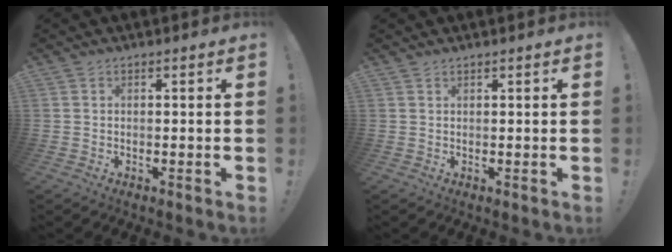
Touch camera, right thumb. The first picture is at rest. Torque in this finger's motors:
{"motor_torque": [-0.36, 0.09, 0.35, -0.10, 0.11]}